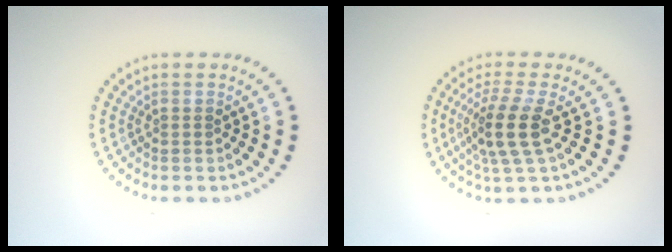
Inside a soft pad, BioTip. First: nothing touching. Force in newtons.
{"total": 4.0, "press": 3.1, "slide": 2.6}